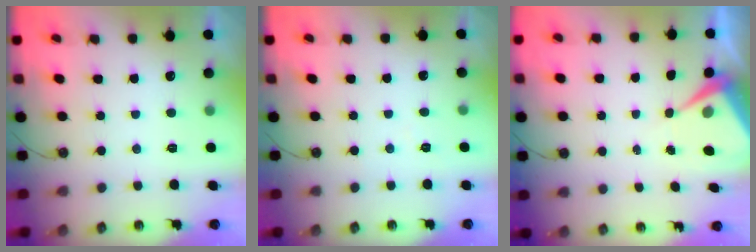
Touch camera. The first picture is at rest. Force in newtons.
{"total": 3.2, "press": 3.2, "slide": 0.5}
{"total": 6.6, "press": 6.6, "slide": 0.5}